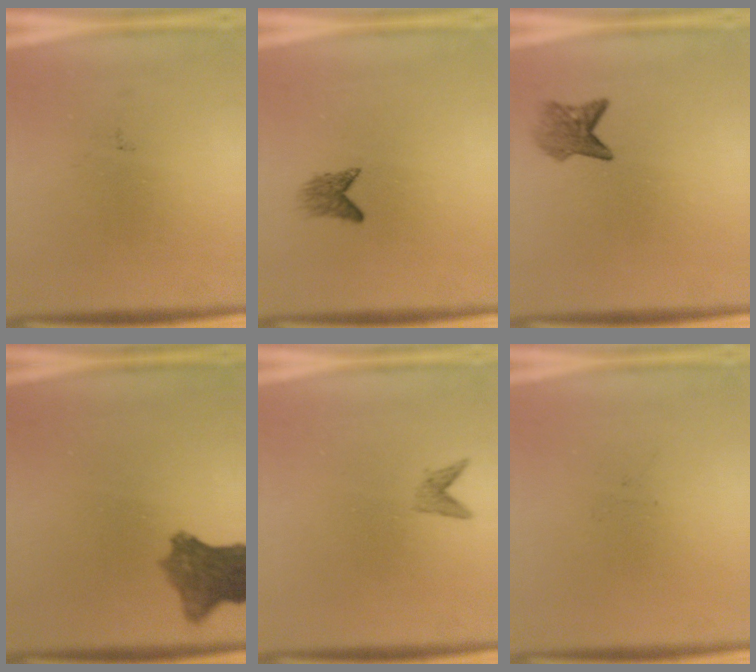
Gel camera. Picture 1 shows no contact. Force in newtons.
{"total": 1.9}
{"total": 2.9}
{"total": 7.3}
{"total": 1.1}
{"total": 0.0}